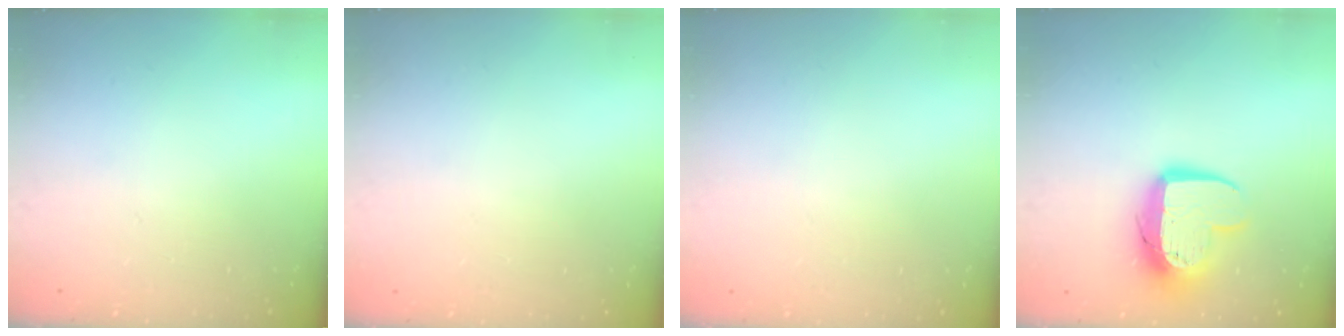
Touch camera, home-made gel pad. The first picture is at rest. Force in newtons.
{"total": 0.0}
{"total": 0.0}
{"total": 11.0, "press": 10.9, "slide": 0.9}